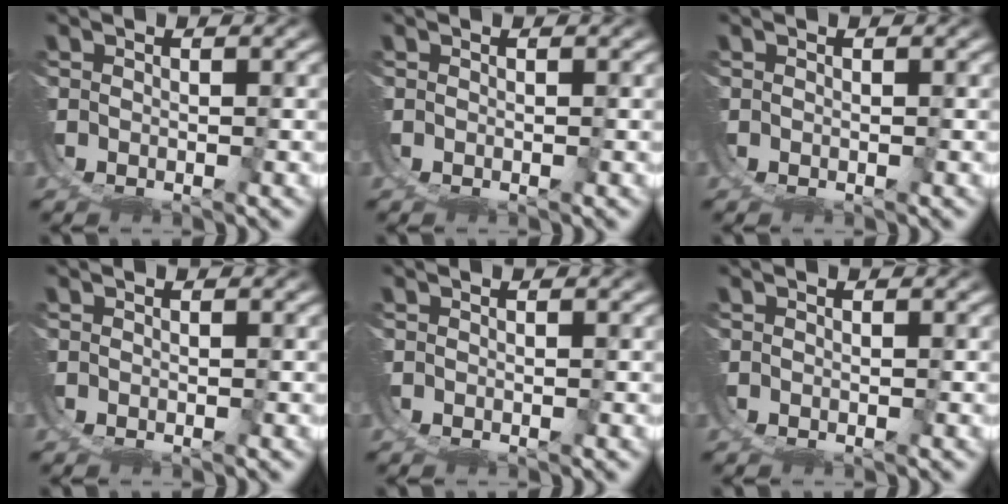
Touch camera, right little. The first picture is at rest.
{"total": 0.0}
{"total": 0.0}
{"total": 0.0}
{"total": 0.0}
{"total": 0.0}